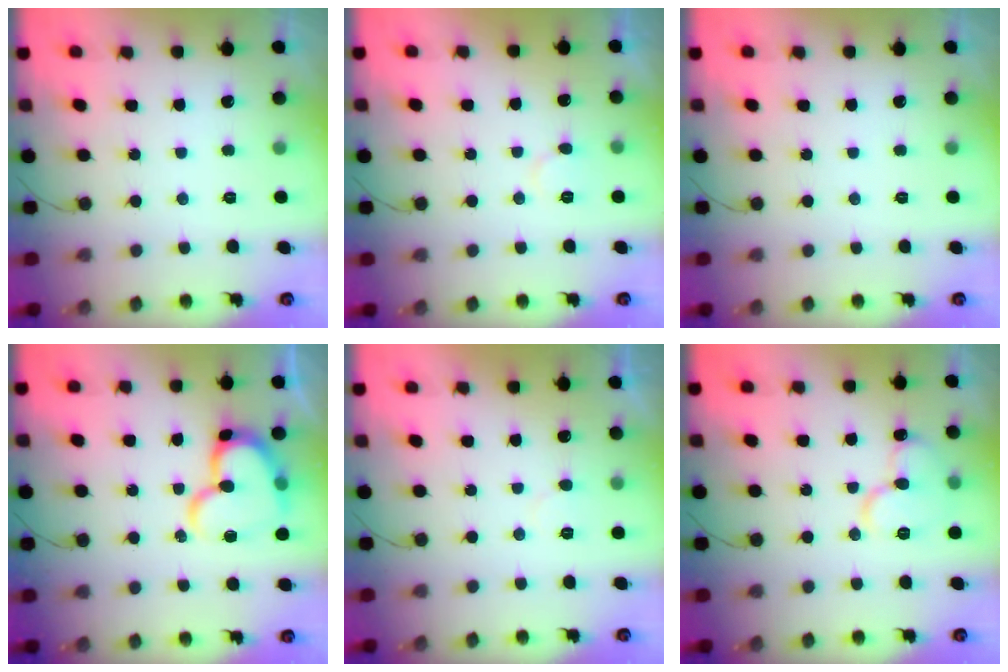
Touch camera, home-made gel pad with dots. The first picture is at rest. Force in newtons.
{"total": 5.8, "press": 5.8, "slide": 0.7}
{"total": 0.0}
{"total": 16.6, "press": 16.6, "slide": 1.5}
{"total": 4.3, "press": 4.3, "slide": 0.3}
{"total": 11.3, "press": 11.2, "slide": 1.5}